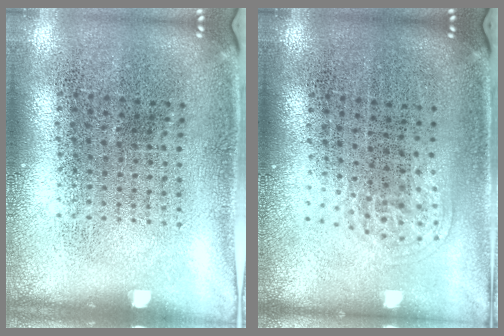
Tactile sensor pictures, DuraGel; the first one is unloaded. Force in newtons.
{"total": 1.0, "press": 0.7, "slide": 0.7}